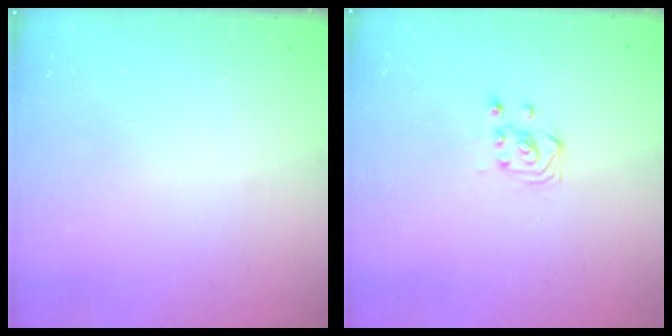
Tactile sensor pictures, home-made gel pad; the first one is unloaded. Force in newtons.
{"total": 3.5, "press": 3.4, "slide": 0.8}